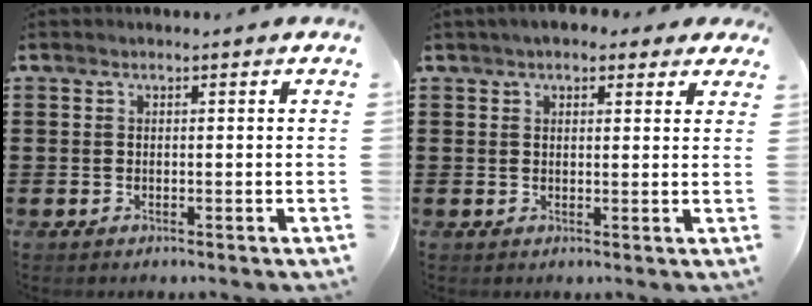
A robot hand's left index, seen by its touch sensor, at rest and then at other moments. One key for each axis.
{"total": 3.1, "fx": 2.3, "fy": 1.8, "fz": 1.0, "tx": -0.022, "ty": 0.004, "tz": 0.038}